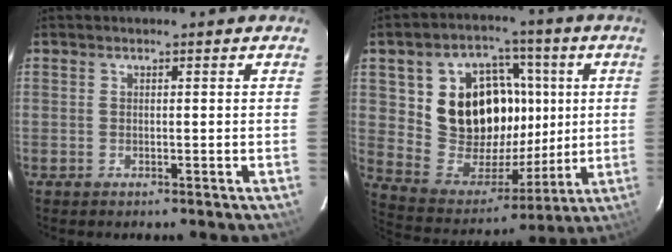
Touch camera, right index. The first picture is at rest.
{"total": 18.4, "force": [4.0, 15.2, 9.6], "torque": [-0.208, 0.027, 0.091]}